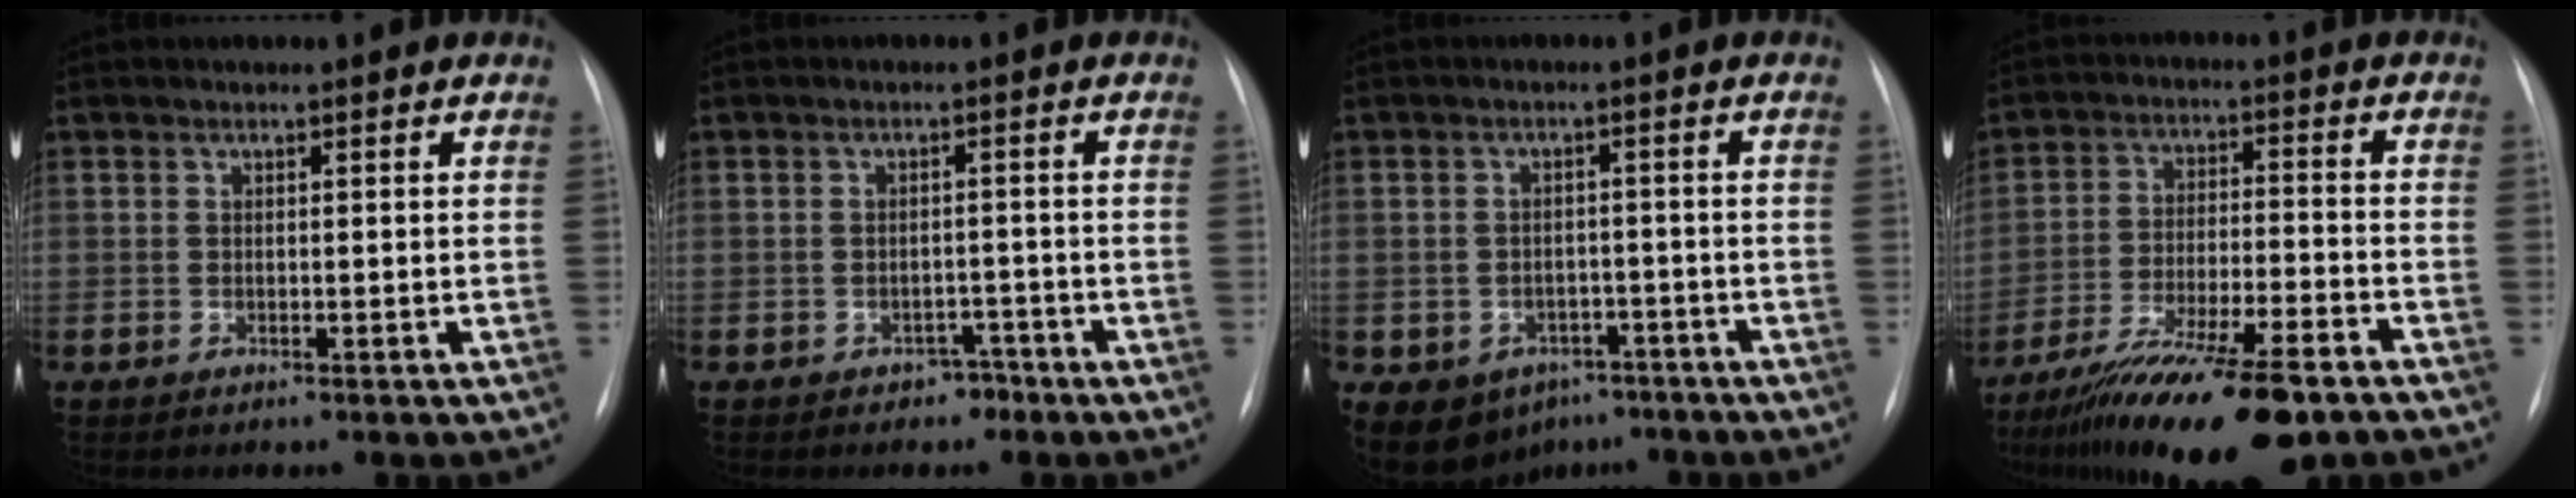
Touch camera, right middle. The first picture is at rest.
{"total": 2.4, "force": [-1.7, 1.7, 0.3], "torque": [-0.005, 0.012, -0.022]}
{"total": 10.3, "force": [-6.3, 7.6, 2.9], "torque": [-0.054, 0.012, -0.078]}
{"total": 18.3, "force": [-13.8, 2.8, 11.7], "torque": [-0.181, -0.023, -0.226]}